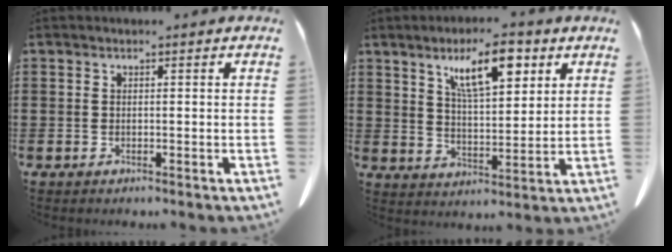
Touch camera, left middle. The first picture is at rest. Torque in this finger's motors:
{"motor_torque": [2.14, 0.00, 0.36, 0.12]}